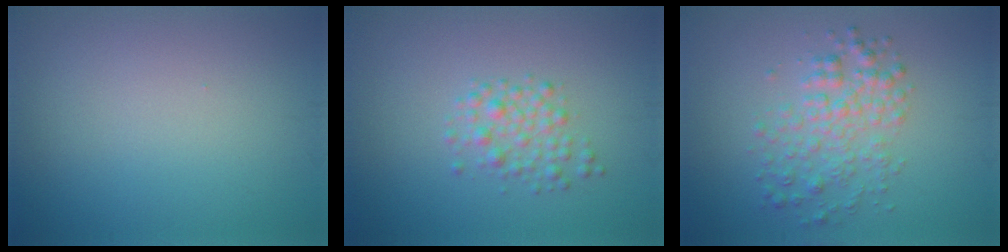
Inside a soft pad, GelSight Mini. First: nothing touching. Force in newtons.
{"total": 2.2, "press": 2.2, "slide": 0.1}
{"total": 3.4, "press": 3.4, "slide": 0.1}